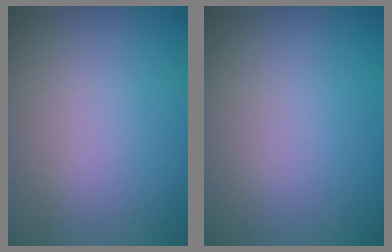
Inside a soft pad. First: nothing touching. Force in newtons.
{"total": 0.0}